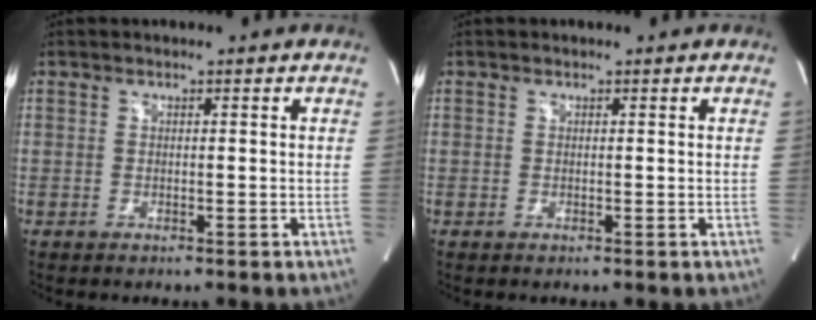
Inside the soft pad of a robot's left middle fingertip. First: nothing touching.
{"total": 0.0}